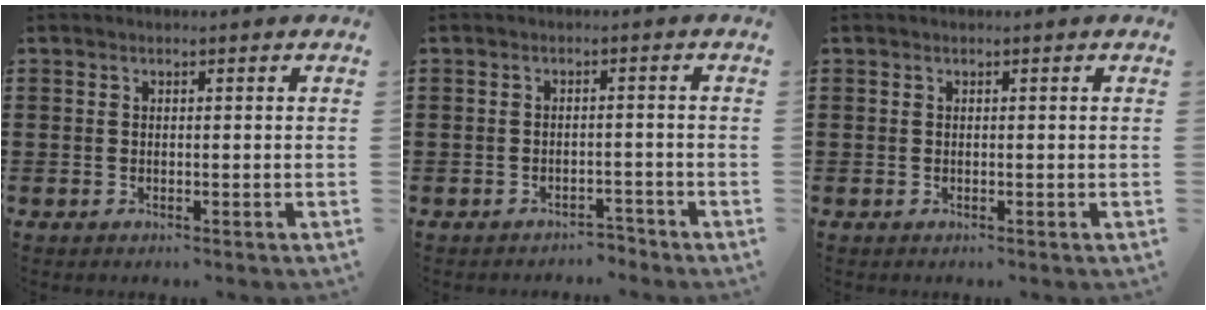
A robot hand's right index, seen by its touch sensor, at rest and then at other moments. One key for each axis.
{"total": 2.0, "fx": -2.0, "fy": 0.2, "fz": 0.2, "tx": -0.010, "ty": 0.000, "tz": -0.042}
{"total": 0.0}